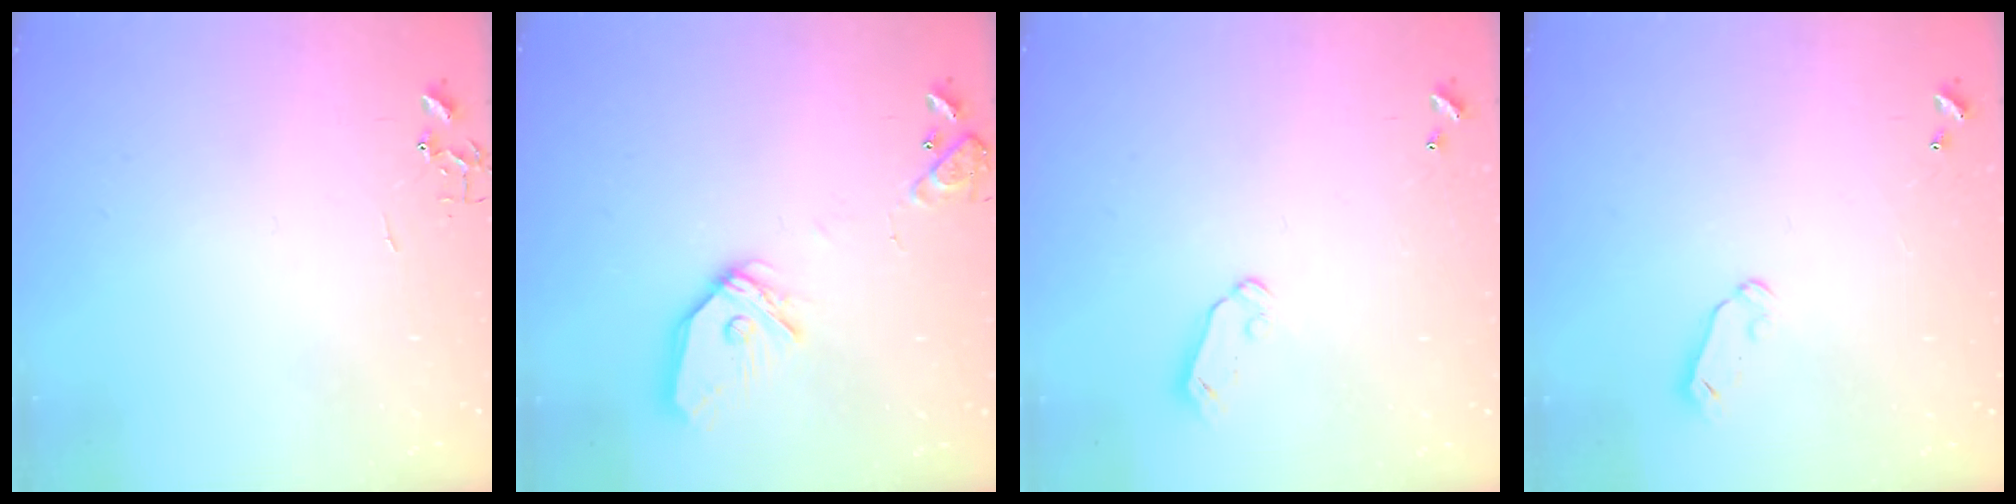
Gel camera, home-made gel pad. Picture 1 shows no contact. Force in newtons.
{"total": 14.7, "press": 14.6, "slide": 1.9}
{"total": 5.4, "press": 5.4, "slide": 0.5}
{"total": 5.9, "press": 5.9, "slide": 0.6}